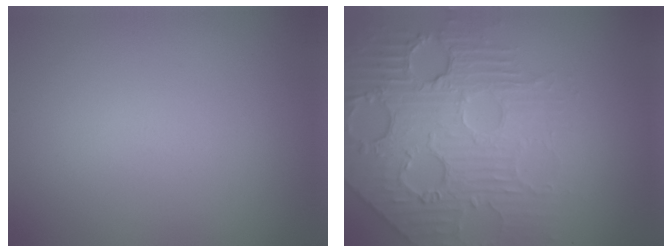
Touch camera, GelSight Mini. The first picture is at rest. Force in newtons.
{"total": 7.6, "press": 5.6, "slide": 5.2}